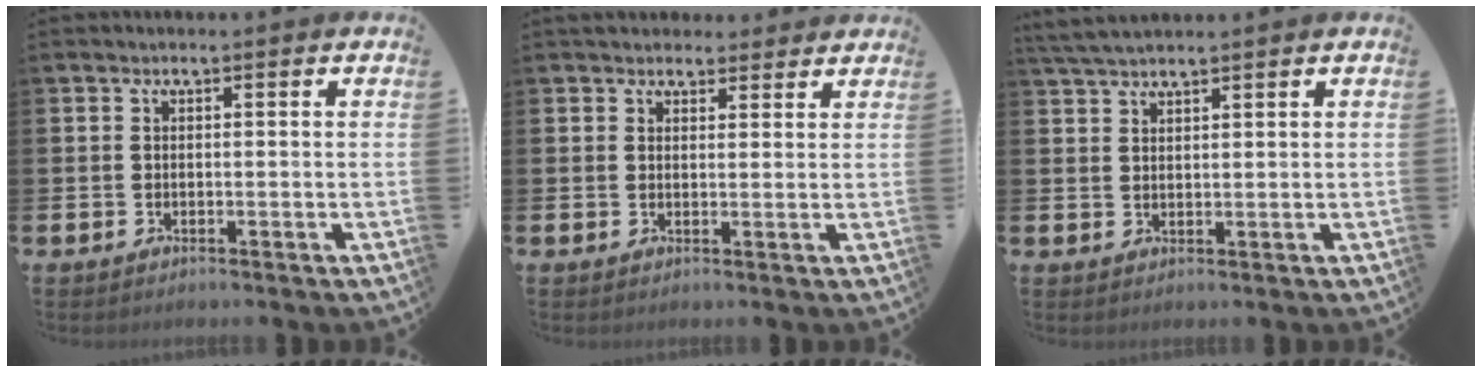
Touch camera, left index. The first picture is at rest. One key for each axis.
{"total": 3.0, "fx": 2.8, "fy": 1.1, "fz": -0.1, "tx": 0.015, "ty": -0.014, "tz": 0.049}
{"total": 3.1, "fx": 2.9, "fy": 0.5, "fz": 1.0, "tx": -0.030, "ty": -0.003, "tz": 0.057}